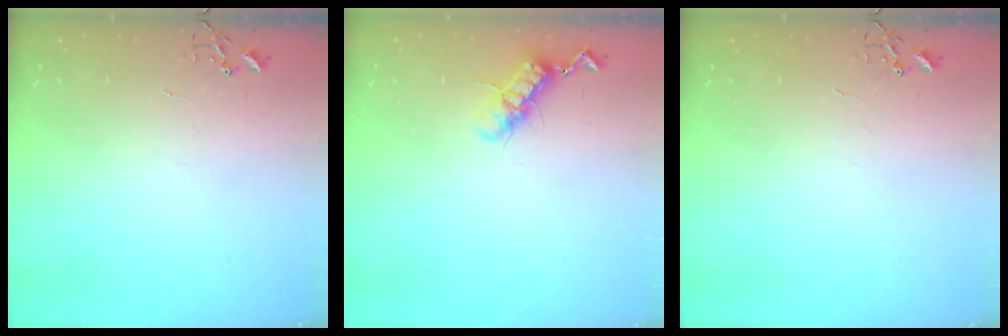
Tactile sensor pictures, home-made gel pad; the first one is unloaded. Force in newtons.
{"total": 11.0, "press": 10.9, "slide": 1.1}
{"total": 0.0}